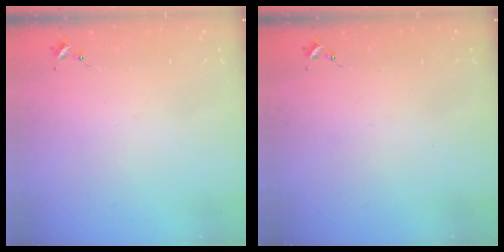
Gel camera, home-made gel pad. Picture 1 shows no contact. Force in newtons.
{"total": 0.0}